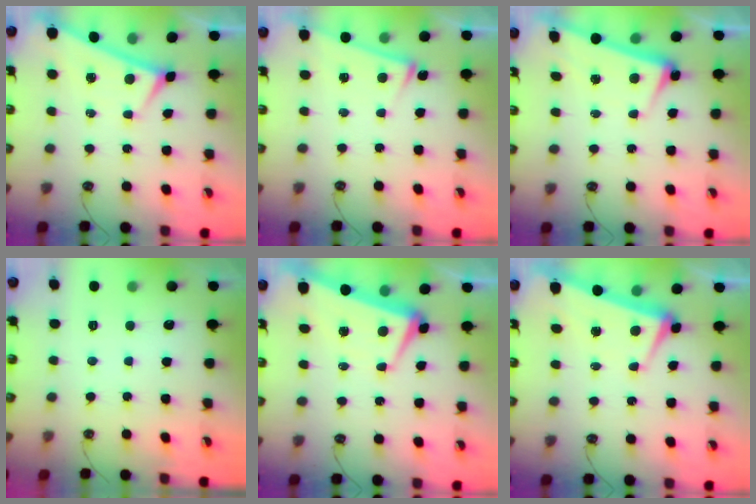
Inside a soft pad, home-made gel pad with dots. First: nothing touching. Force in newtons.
{"total": 4.0, "press": 4.0, "slide": 0.3}
{"total": 2.6, "press": 2.3, "slide": 1.2}
{"total": 0.0}
{"total": 1.6, "press": 1.4, "slide": 0.9}
{"total": 2.1, "press": 1.8, "slide": 1.1}